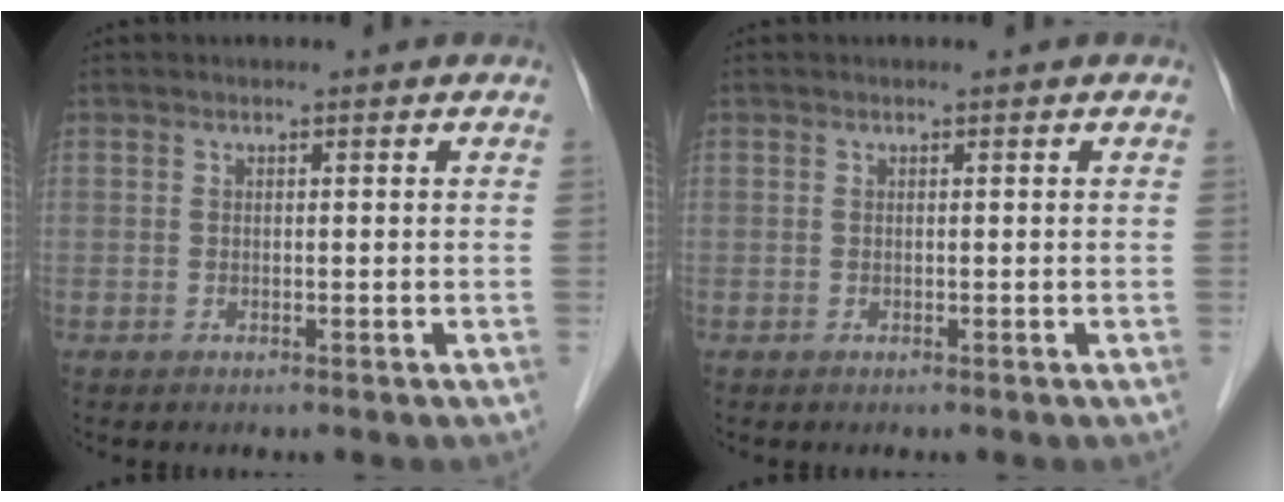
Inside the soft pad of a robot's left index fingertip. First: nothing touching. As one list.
[{"total": 0.0}]